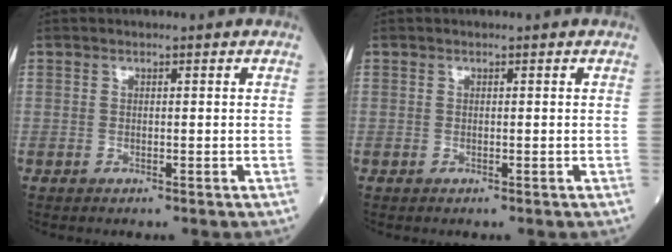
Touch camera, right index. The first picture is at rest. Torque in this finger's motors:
{"motor_torque": [0.00, 0.00, 0.00, 0.00]}